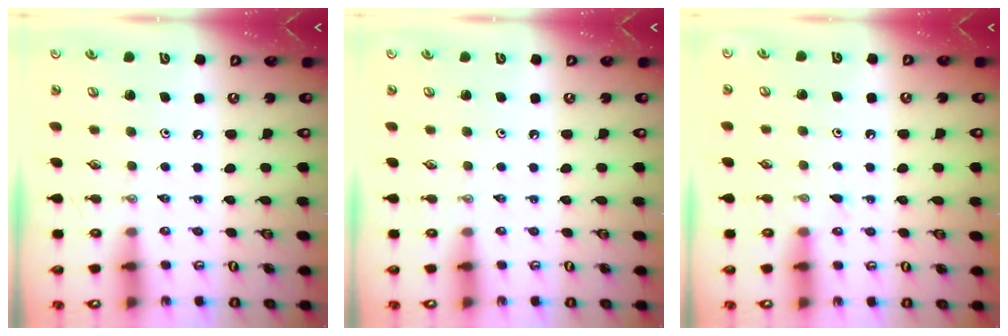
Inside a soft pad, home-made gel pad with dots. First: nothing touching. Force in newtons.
{"total": 0.0}
{"total": 2.9, "press": 2.8, "slide": 0.4}